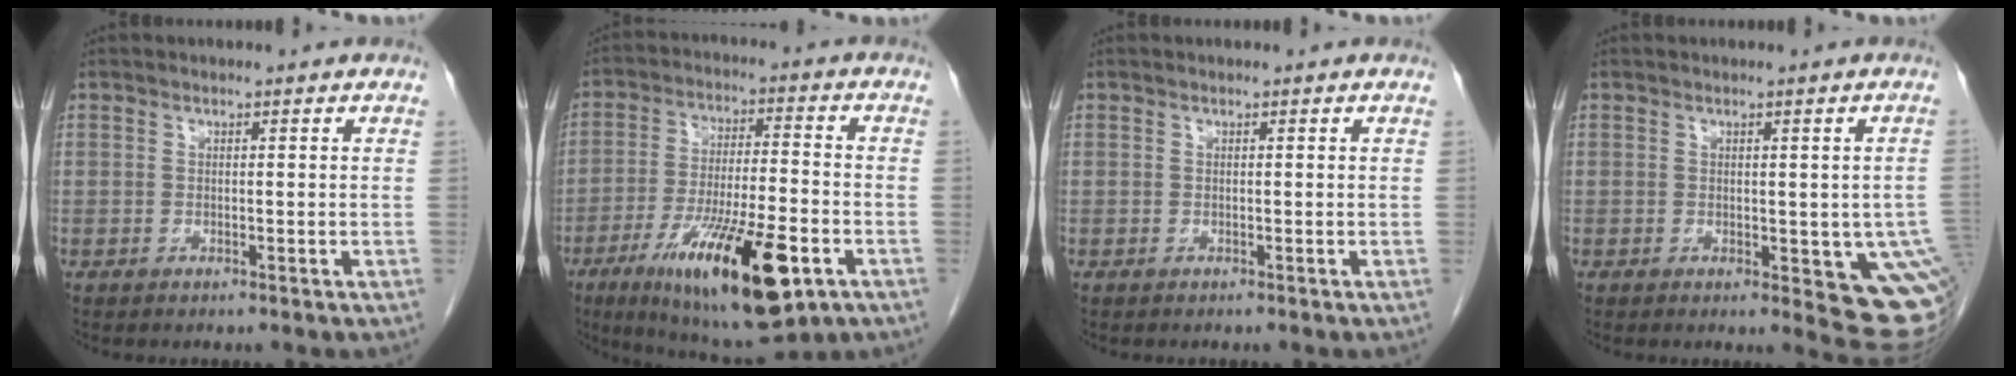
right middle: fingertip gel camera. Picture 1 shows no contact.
{"total": 19.6, "force": [-9.1, 4.2, 16.9], "torque": [-0.274, -0.027, -0.140]}
{"total": 0.0}
{"total": 10.4, "force": [-2.2, 3.9, 9.4], "torque": [-0.114, -0.017, -0.020]}